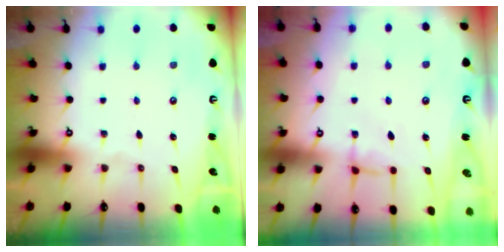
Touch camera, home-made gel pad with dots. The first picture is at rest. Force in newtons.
{"total": 1.4, "press": 1.3, "slide": 0.4}